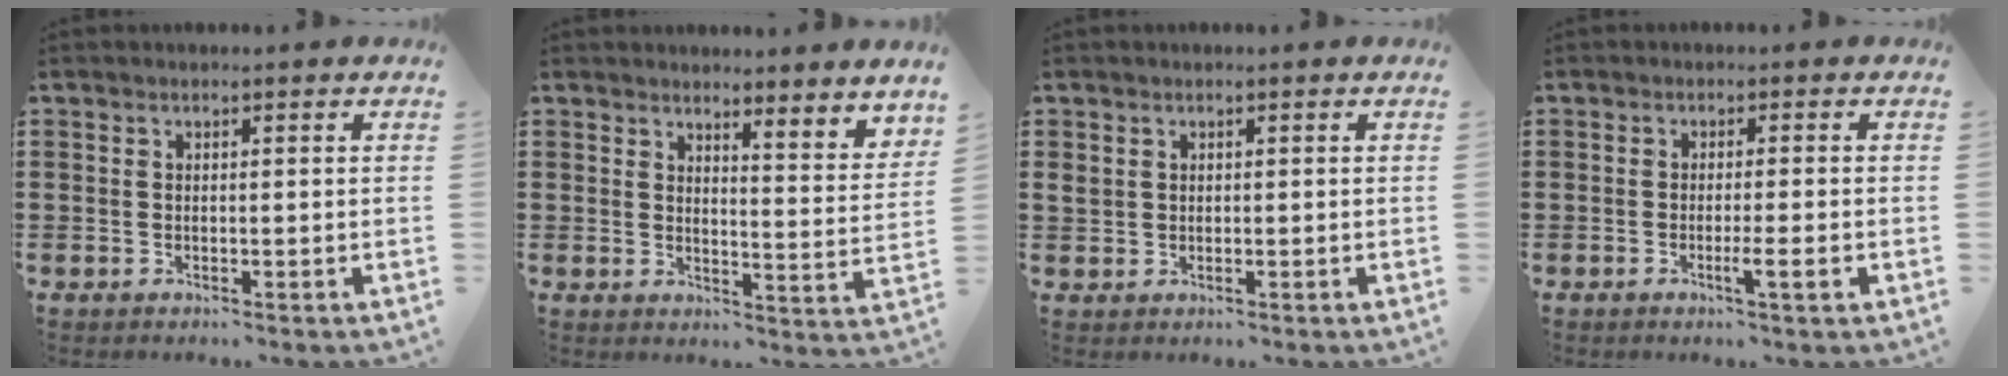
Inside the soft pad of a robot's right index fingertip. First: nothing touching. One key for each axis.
{"total": 3.2, "fx": 3.2, "fy": -0.2, "fz": 0.4, "tx": -0.016, "ty": -0.023, "tz": 0.052}
{"total": 1.1, "fx": 0.5, "fy": 0.9, "fz": 0.3, "tx": -0.008, "ty": 0.005, "tz": 0.010}
{"total": 3.0, "fx": -1.3, "fy": -0.1, "fz": 2.8, "tx": -0.044, "ty": -0.008, "tz": -0.023}